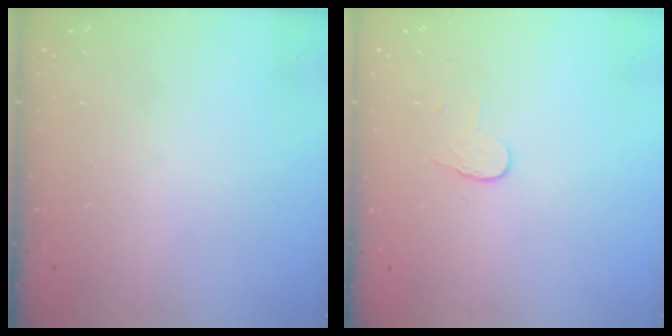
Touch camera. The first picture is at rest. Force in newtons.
{"total": 3.7, "press": 3.7, "slide": 0.3}